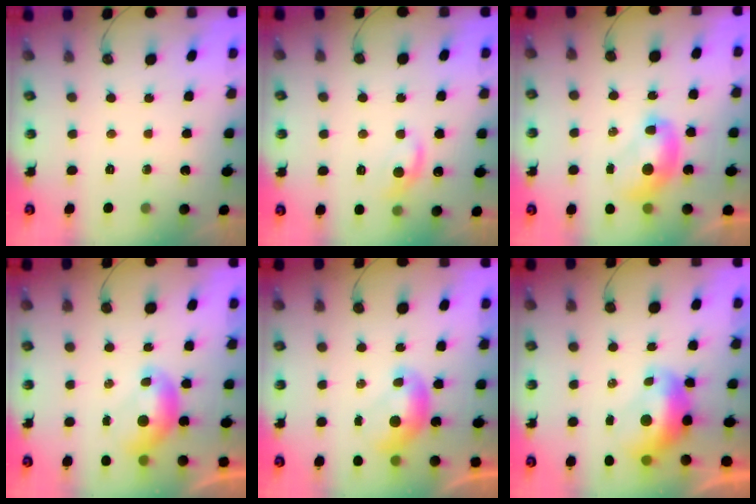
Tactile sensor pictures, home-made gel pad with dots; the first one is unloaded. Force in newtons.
{"total": 1.6, "press": 1.4, "slide": 0.8}
{"total": 2.2, "press": 2.2, "slide": 0.2}
{"total": 0.0}
{"total": 0.0}
{"total": 2.3, "press": 2.2, "slide": 0.6}